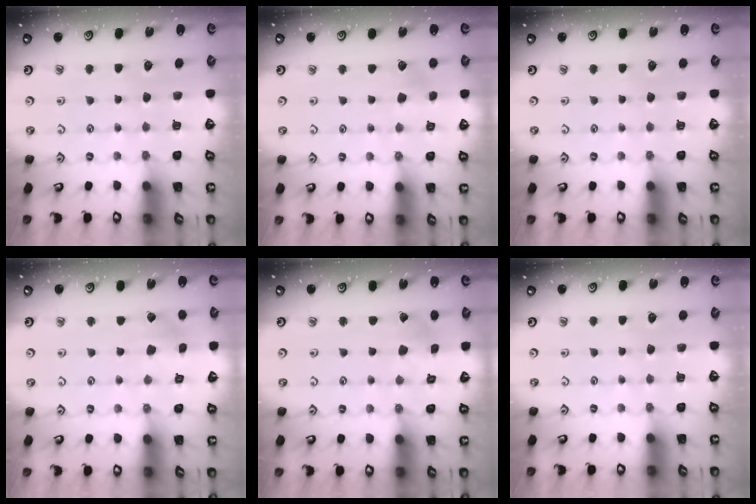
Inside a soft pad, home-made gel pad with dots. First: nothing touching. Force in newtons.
{"total": 3.5, "press": 3.5, "slide": 0.6}
{"total": 0.0}
{"total": 2.8, "press": 2.8, "slide": 0.4}
{"total": 1.6, "press": 1.6, "slide": 0.0}
{"total": 0.0}